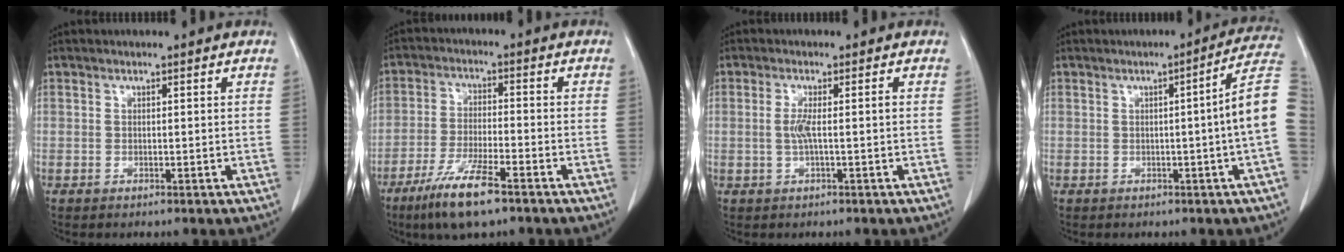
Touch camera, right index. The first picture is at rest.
{"total": 9.3, "force": [-6.2, 1.1, 6.9], "torque": [-0.140, -0.022, -0.112]}
{"total": 2.7, "force": [-0.3, 0.0, 2.7], "torque": [-0.054, 0.001, -0.004]}
{"total": 7.6, "force": [-0.4, -1.6, 7.5], "torque": [-0.083, 0.010, -0.009]}